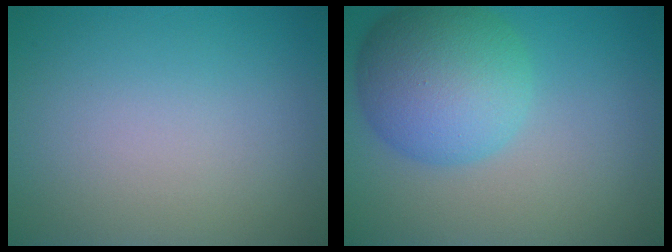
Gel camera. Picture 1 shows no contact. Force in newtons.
{"total": 8.1, "press": 8.1, "slide": 0.2}